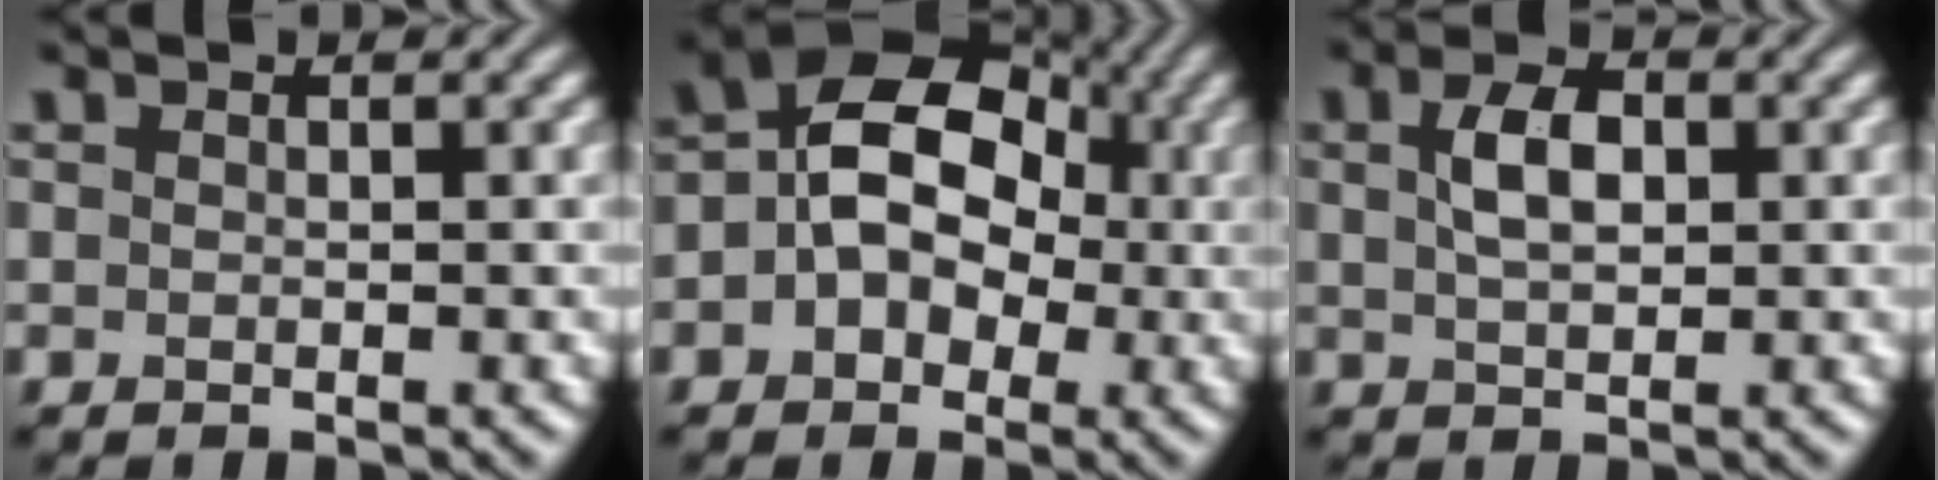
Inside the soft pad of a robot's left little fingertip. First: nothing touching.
{"total": 9.8, "force": [0.3, 7.4, 6.4], "torque": [-0.066, 0.037, -0.032]}
{"total": 3.6, "force": [0.8, 2.0, 2.8], "torque": [-0.058, 0.005, 0.014]}